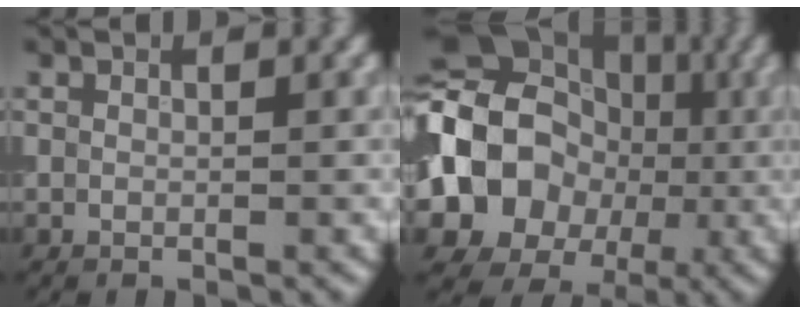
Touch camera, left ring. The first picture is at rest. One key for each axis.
{"total": 11.6, "fx": -1.0, "fy": 9.9, "fz": 6.1, "tx": -0.102, "ty": -0.010, "tz": -0.029}